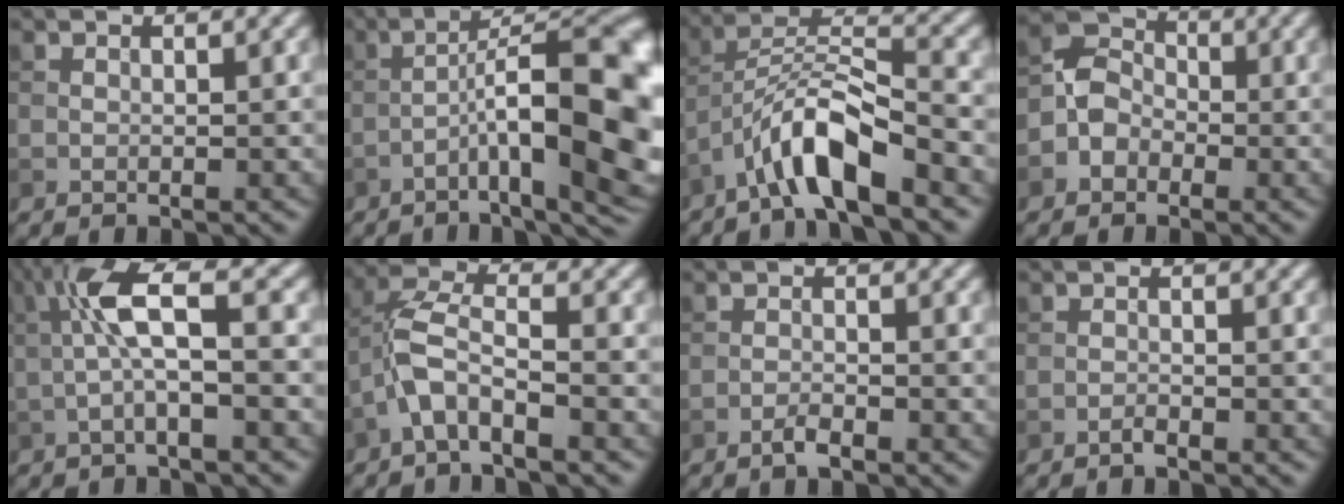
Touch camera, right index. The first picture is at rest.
{"total": 14.6, "force": [-3.8, 4.1, 13.5], "torque": [-0.180, 0.018, -0.048]}
{"total": 6.7, "force": [-4.3, 1.4, 4.9], "torque": [-0.089, 0.014, -0.084]}
{"total": 3.3, "force": [-1.3, 2.8, 1.3], "torque": [-0.009, 0.012, -0.035]}
{"total": 5.3, "force": [-0.1, 1.0, 5.2], "torque": [-0.106, 0.022, -0.011]}
{"total": 4.4, "force": [-2.4, 1.3, 3.4], "torque": [-0.071, 0.013, -0.056]}
{"total": 1.5, "force": [-1.1, 0.3, 0.9], "torque": [-0.018, 0.002, -0.023]}
{"total": 0.8, "force": [-0.7, 0.1, 0.4], "torque": [-0.006, 0.004, -0.014]}